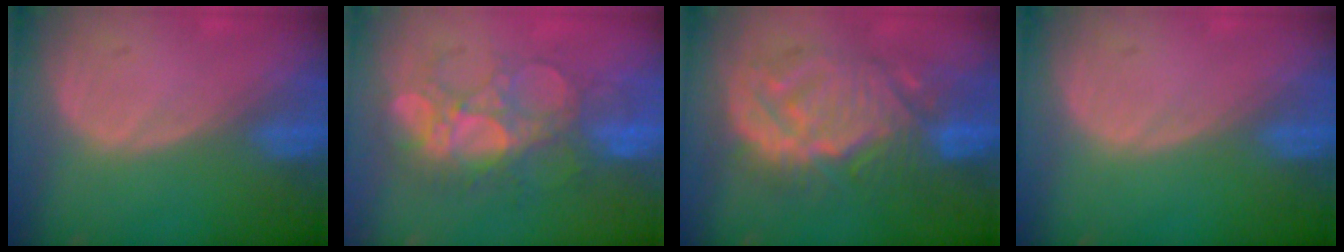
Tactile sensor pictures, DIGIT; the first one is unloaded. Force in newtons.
{"total": 8.7, "press": 8.5, "slide": 1.6}
{"total": 10.5, "press": 10.5, "slide": 0.5}
{"total": 0.0}